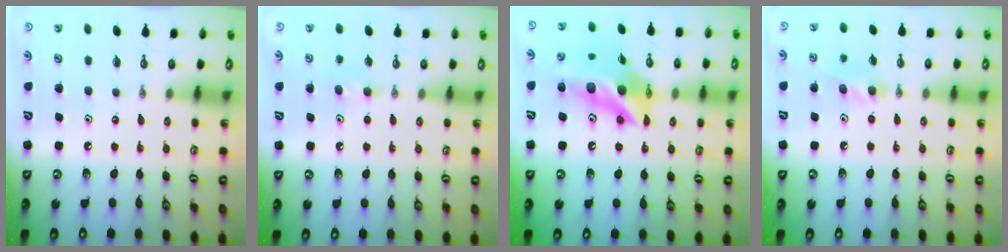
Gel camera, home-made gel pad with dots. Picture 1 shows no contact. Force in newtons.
{"total": 3.3, "press": 3.1, "slide": 1.1}
{"total": 14.8, "press": 14.7, "slide": 1.3}
{"total": 8.4, "press": 7.5, "slide": 3.7}